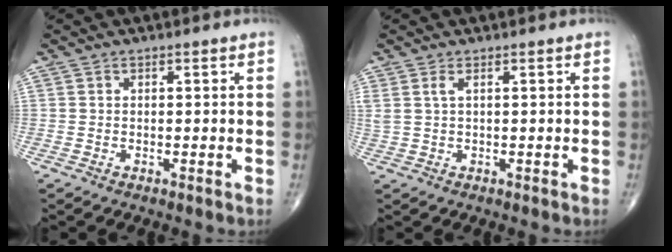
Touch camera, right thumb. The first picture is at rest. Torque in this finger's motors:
{"motor_torque": [0.41, -0.41, 0.15, -0.11, 0.07]}